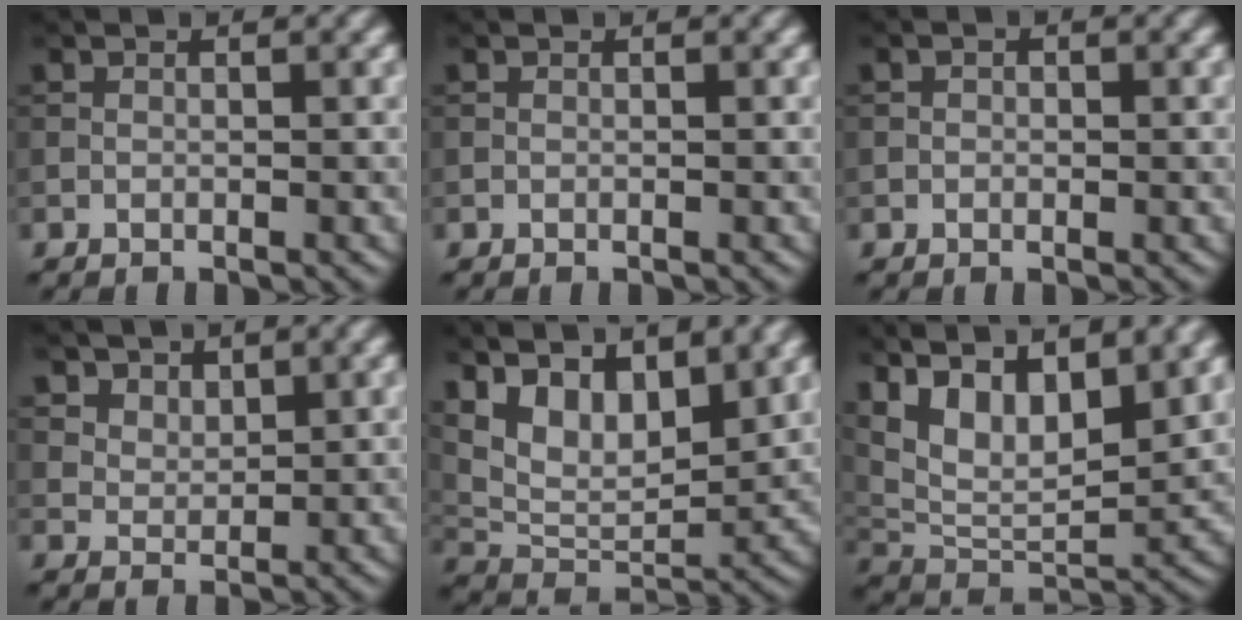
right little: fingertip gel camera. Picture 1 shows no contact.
{"total": 0.0}
{"total": 0.7, "force": [0.0, 0.6, 0.4], "torque": [-0.005, -0.001, -0.004]}
{"total": 3.2, "force": [2.4, 1.9, 1.0], "torque": [-0.034, -0.017, 0.066]}
{"total": 9.9, "force": [5.6, 4.7, 6.8], "torque": [-0.133, 0.005, 0.099]}
{"total": 12.7, "force": [6.7, 5.7, 9.2], "torque": [-0.178, 0.023, 0.111]}